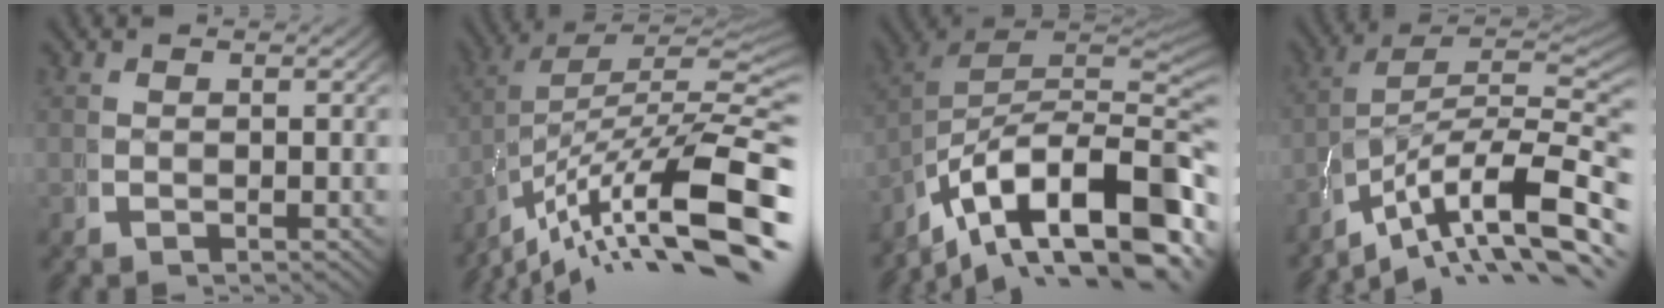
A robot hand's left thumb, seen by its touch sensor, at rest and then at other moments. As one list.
[{"total": 14.8, "force": [-6.9, 7.7, 10.6], "torque": [-0.176, -0.044, -0.079]}, {"total": 17.0, "force": [-4.6, 9.8, 13.0], "torque": [-0.250, -0.064, -0.045]}, {"total": 15.2, "force": [-3.7, 9.4, 11.4], "torque": [-0.185, -0.051, -0.038]}]